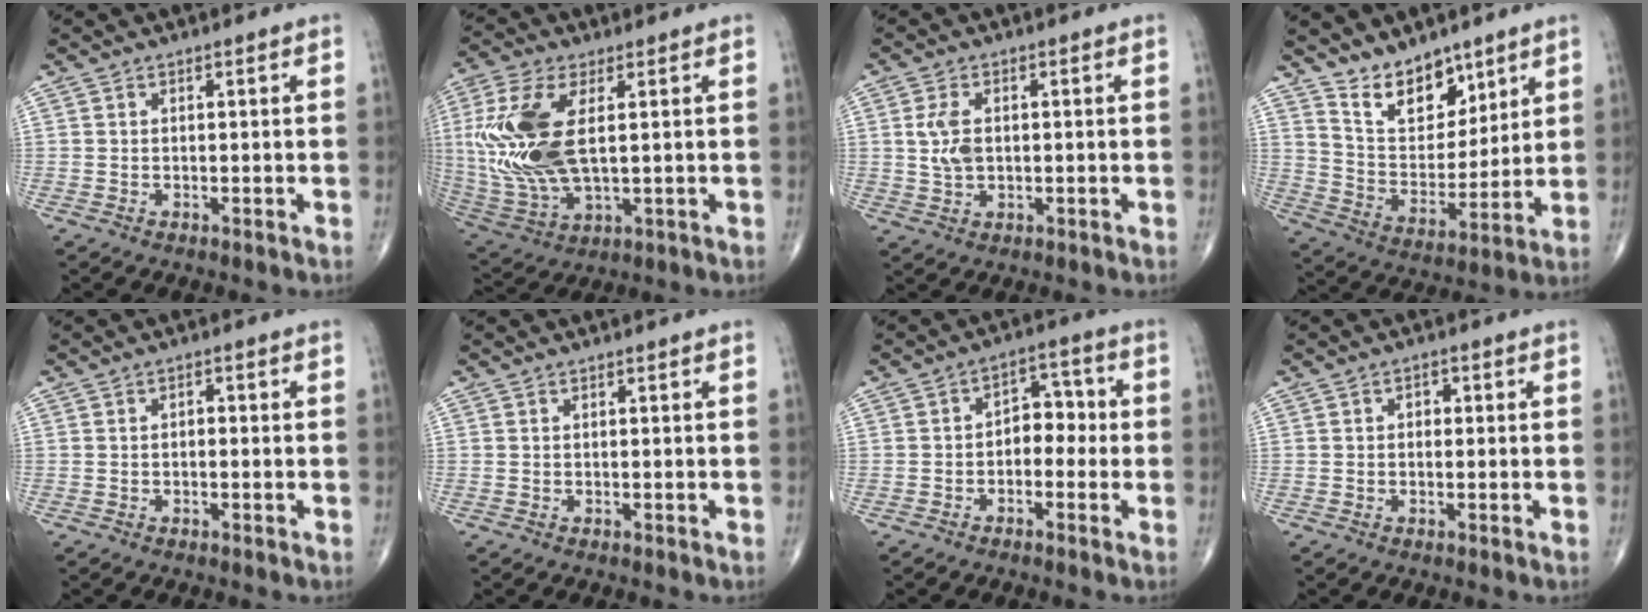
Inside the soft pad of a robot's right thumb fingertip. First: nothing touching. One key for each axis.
{"total": 17.5, "fx": 2.5, "fy": 8.4, "fz": 15.1, "tx": -0.347, "ty": -0.009, "tz": 0.057}
{"total": 4.7, "fx": 0.5, "fy": 2.8, "fz": 3.7, "tx": -0.075, "ty": 0.000, "tz": 0.012}
{"total": 11.8, "fx": 8.8, "fy": 6.1, "fz": 4.9, "tx": -0.047, "ty": -0.073, "tz": 0.172}
{"total": 1.2, "fx": 0.0, "fy": 0.7, "fz": 0.9, "tx": -0.010, "ty": 0.003, "tz": -0.004}
{"total": 0.0}
{"total": 6.1, "fx": -0.8, "fy": 4.2, "fz": 4.4, "tx": -0.031, "ty": 0.030, "tz": -0.024}
{"total": 1.5, "fx": 0.1, "fy": 1.2, "fz": 0.9, "tx": -0.004, "ty": 0.004, "tz": -0.002}